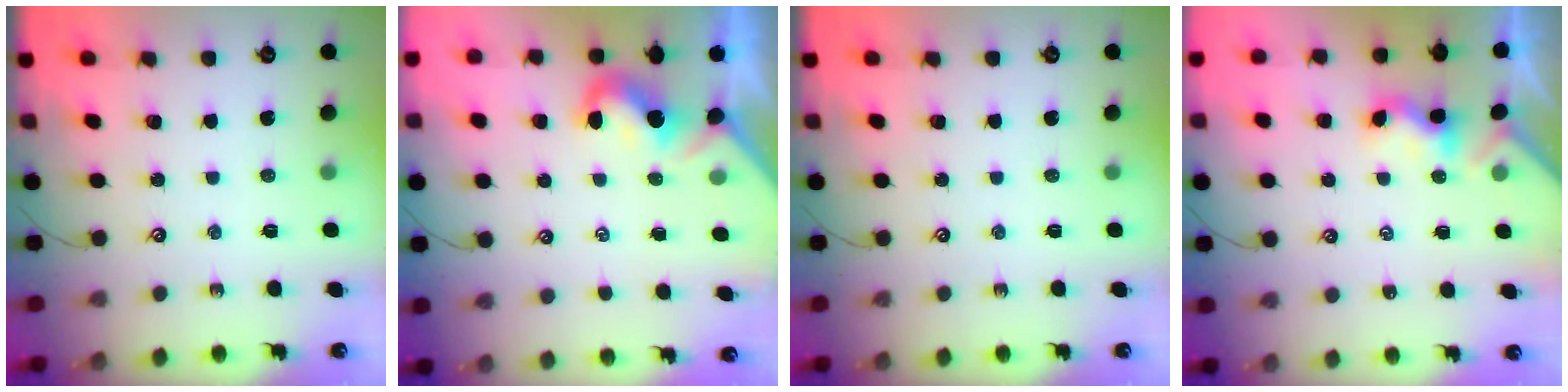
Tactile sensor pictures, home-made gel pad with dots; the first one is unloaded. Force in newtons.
{"total": 2.1, "press": 2.0, "slide": 0.6}
{"total": 0.0}
{"total": 2.2, "press": 2.2, "slide": 0.3}